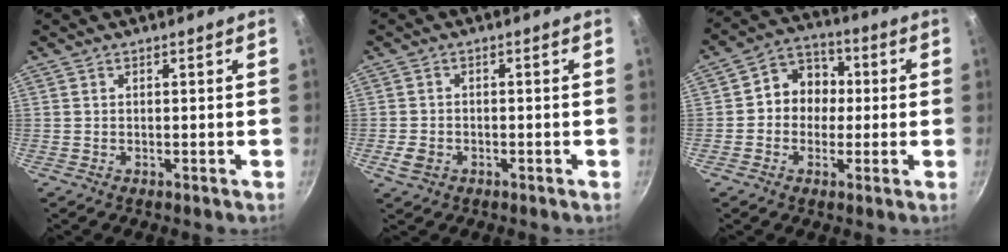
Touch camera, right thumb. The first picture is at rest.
{"total": 3.3, "force": [-1.4, 2.4, 1.8], "torque": [-0.034, 0.011, -0.025]}
{"total": 8.9, "force": [0.1, 7.8, 4.2], "torque": [-0.017, 0.023, -0.017]}